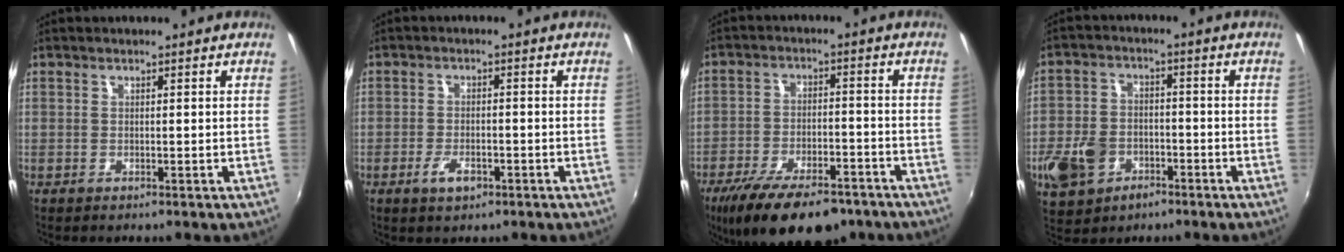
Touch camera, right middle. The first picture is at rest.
{"total": 3.9, "force": [-2.2, 1.9, 2.7], "torque": [-0.059, -0.006, -0.038]}
{"total": 18.8, "force": [-13.6, 7.4, 10.7], "torque": [-0.209, -0.033, -0.204]}
{"total": 10.4, "force": [-4.6, 7.7, 5.3], "torque": [-0.137, 0.004, -0.073]}